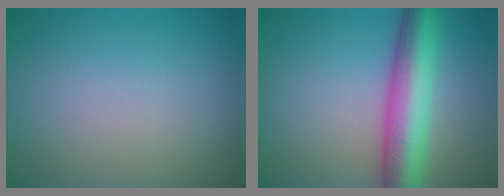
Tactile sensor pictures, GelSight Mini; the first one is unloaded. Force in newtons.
{"total": 8.1, "press": 8.1, "slide": 0.3}